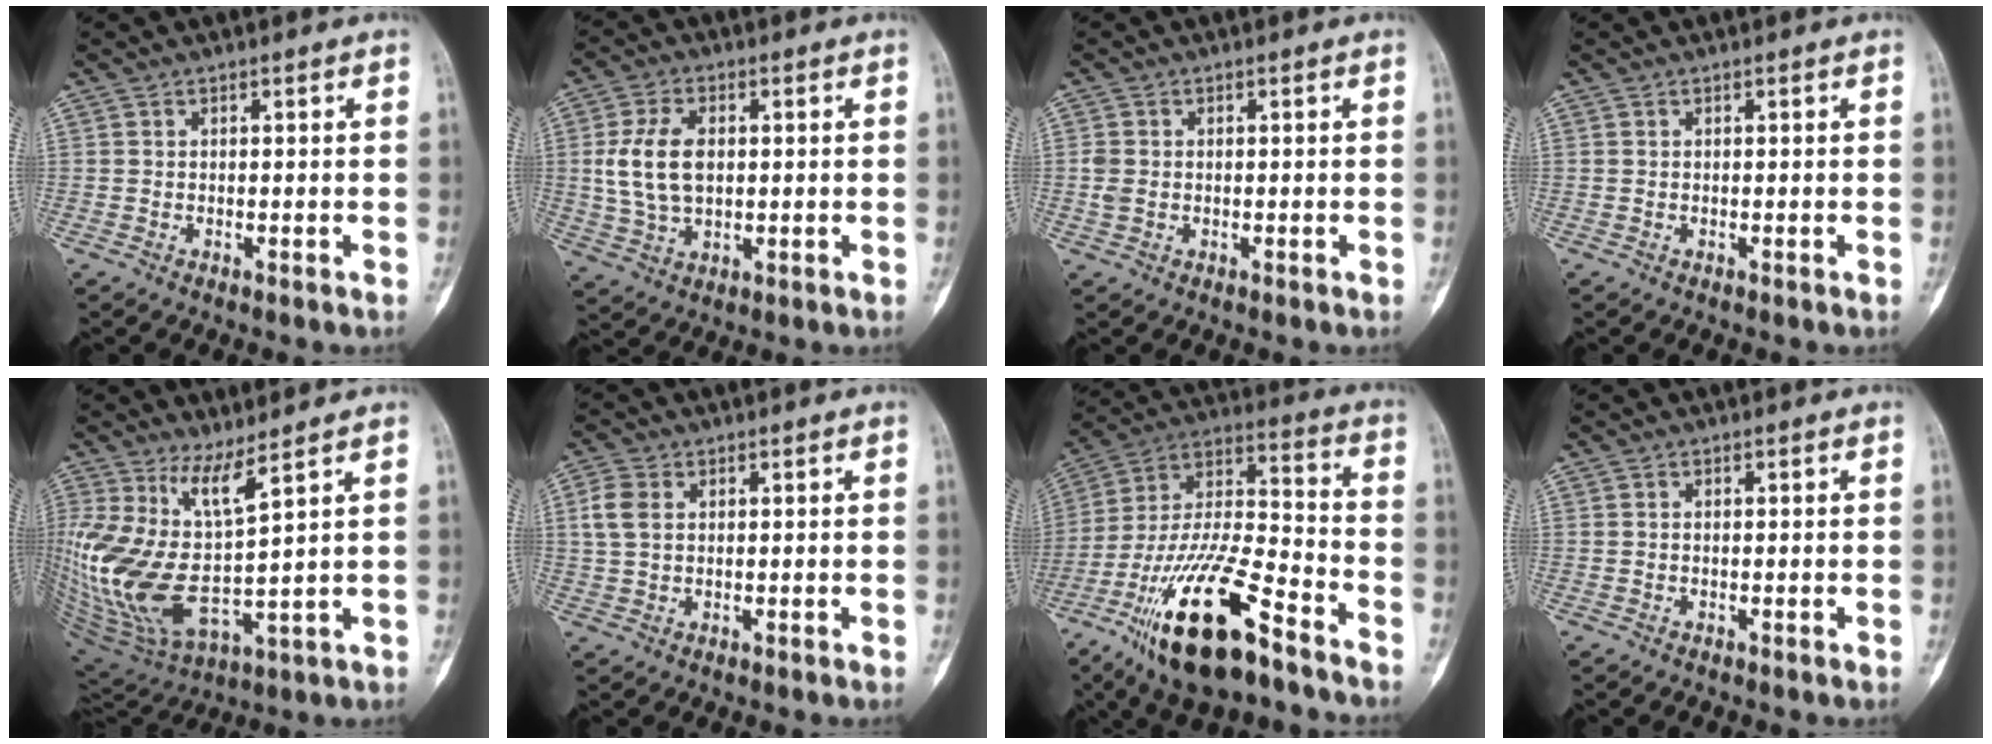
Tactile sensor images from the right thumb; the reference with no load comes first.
{"total": 9.9, "force": [1.0, 6.2, 7.7], "torque": [-0.145, 0.002, 0.026]}
{"total": 2.2, "force": [-0.1, 1.8, 1.4], "torque": [-0.033, 0.004, -0.001]}
{"total": 0.0}
{"total": 15.9, "force": [5.1, 4.1, 14.5], "torque": [-0.318, -0.050, 0.129]}
{"total": 4.7, "force": [1.1, 3.2, 3.2], "torque": [-0.072, 0.006, 0.021]}
{"total": 23.0, "force": [-13.7, 7.0, 17.1], "torque": [-0.347, 0.060, -0.246]}
{"total": 0.0}